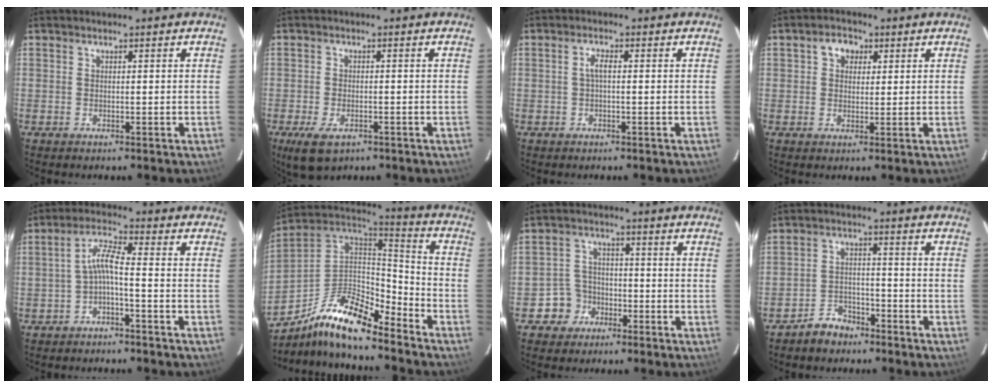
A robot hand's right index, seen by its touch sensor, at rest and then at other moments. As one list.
[{"total": 6.4, "force": [-3.6, 3.3, 4.1], "torque": [-0.097, -0.020, -0.061]}, {"total": 1.6, "force": [-0.1, 0.4, 1.6], "torque": [-0.033, 0.006, -0.003]}, {"total": 3.8, "force": [1.4, 3.2, 1.6], "torque": [-0.022, 0.015, 0.023]}, {"total": 3.4, "force": [-1.6, 0.0, 3.0], "torque": [-0.069, 0.009, -0.030]}, {"total": 16.9, "force": [-11.9, 4.9, 10.9], "torque": [-0.211, -0.001, -0.229]}, {"total": 5.5, "force": [-3.1, 4.6, 0.2], "torque": [-0.012, 0.026, -0.054]}, {"total": 5.5, "force": [-4.4, 3.2, 0.8], "torque": [-0.031, 0.018, -0.072]}]